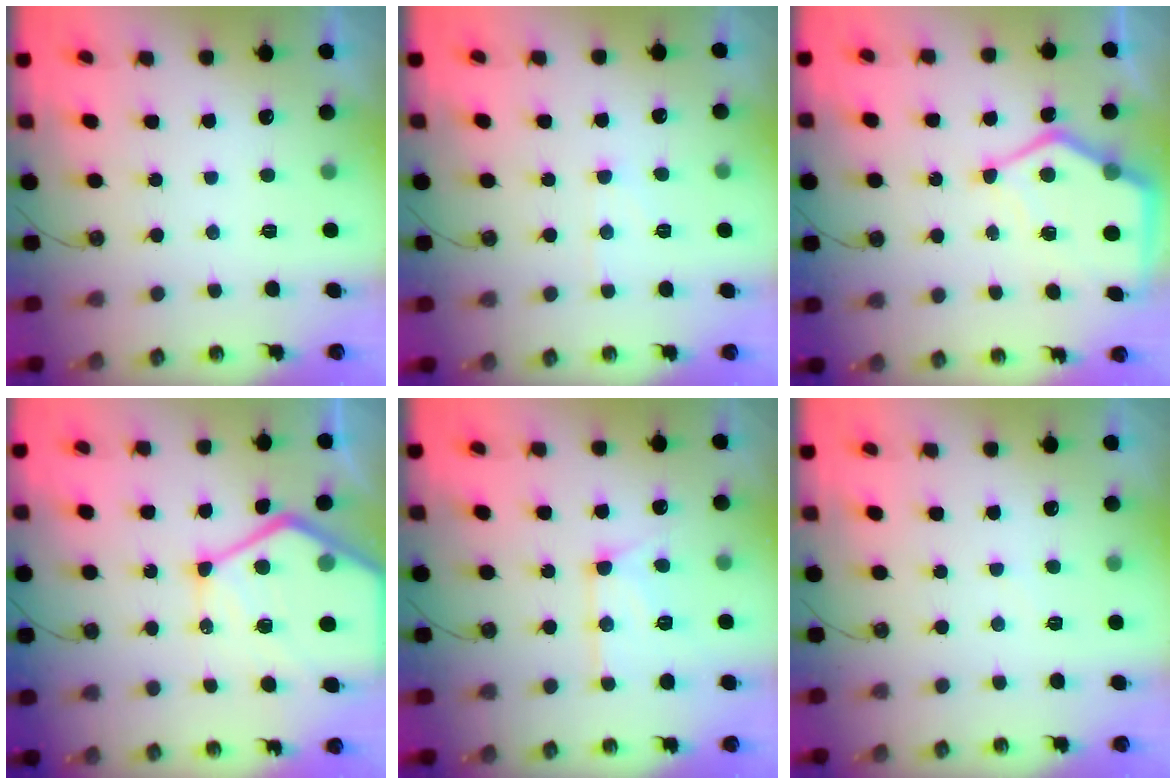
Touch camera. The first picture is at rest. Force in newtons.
{"total": 5.2, "press": 5.1, "slide": 0.9}
{"total": 11.4, "press": 11.3, "slide": 1.3}
{"total": 21.9, "press": 21.8, "slide": 2.4}
{"total": 13.6, "press": 13.5, "slide": 1.2}
{"total": 2.1, "press": 2.1, "slide": 0.3}